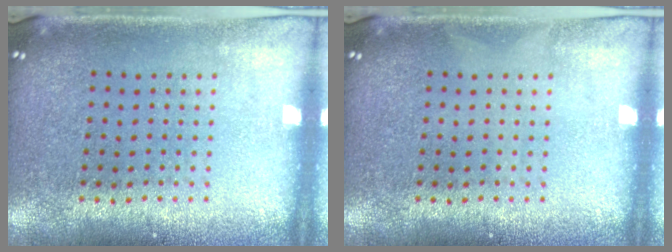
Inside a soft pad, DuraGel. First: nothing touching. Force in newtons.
{"total": 0.0}